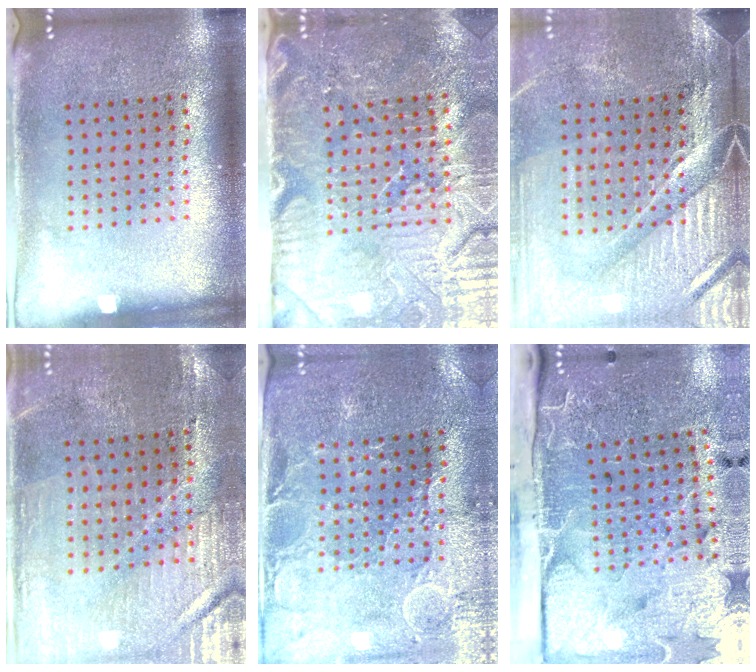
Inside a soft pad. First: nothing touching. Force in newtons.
{"total": 5.0, "press": 4.5, "slide": 2.2}
{"total": 4.4, "press": 3.9, "slide": 1.9}
{"total": 1.1, "press": 1.1, "slide": 0.2}
{"total": 1.1, "press": 1.0, "slide": 0.4}
{"total": 4.8, "press": 4.0, "slide": 2.6}